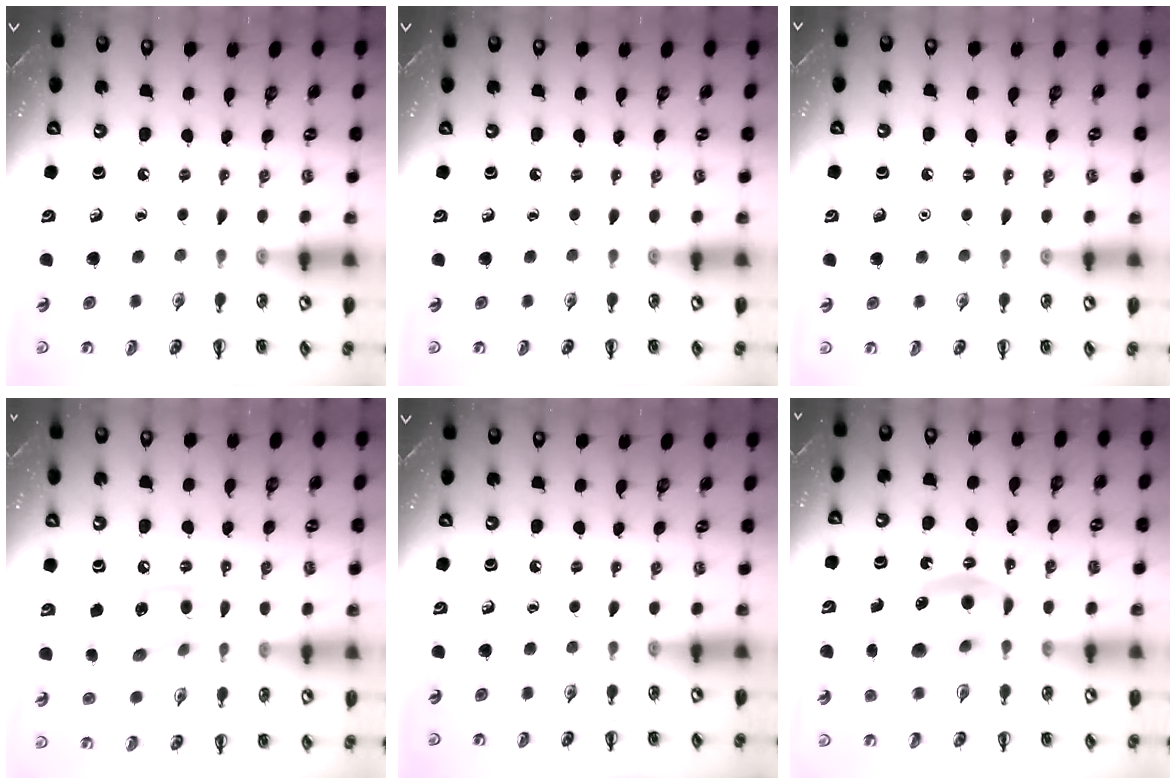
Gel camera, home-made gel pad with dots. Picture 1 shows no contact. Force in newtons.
{"total": 0.0}
{"total": 1.6, "press": 1.6, "slide": 0.1}
{"total": 13.9, "press": 13.8, "slide": 1.1}
{"total": 0.0}
{"total": 13.7, "press": 13.3, "slide": 3.3}